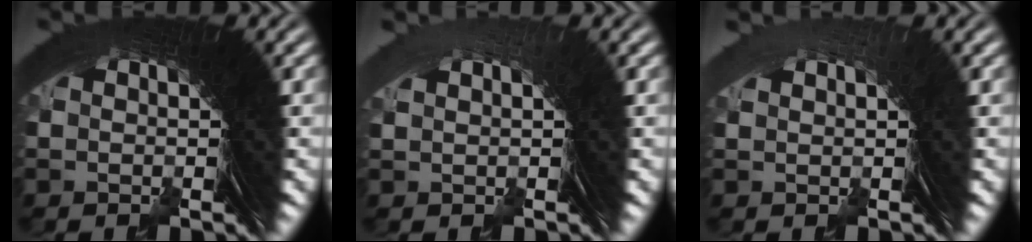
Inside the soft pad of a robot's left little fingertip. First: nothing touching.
{"total": 1.5, "force": [0.0, -1.1, -1.1], "torque": [0.030, 0.008, 0.004]}
{"total": 1.5, "force": [0.1, -1.1, -1.0], "torque": [0.029, 0.008, 0.004]}